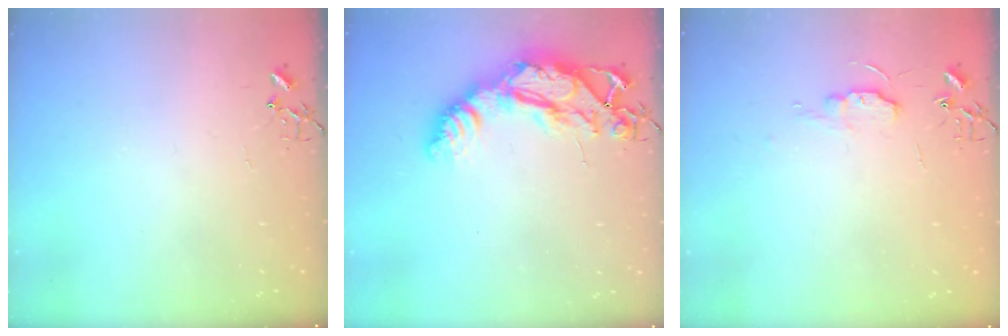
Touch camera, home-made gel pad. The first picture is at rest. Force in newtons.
{"total": 19.9, "press": 19.8, "slide": 1.8}
{"total": 7.0, "press": 7.0, "slide": 0.8}